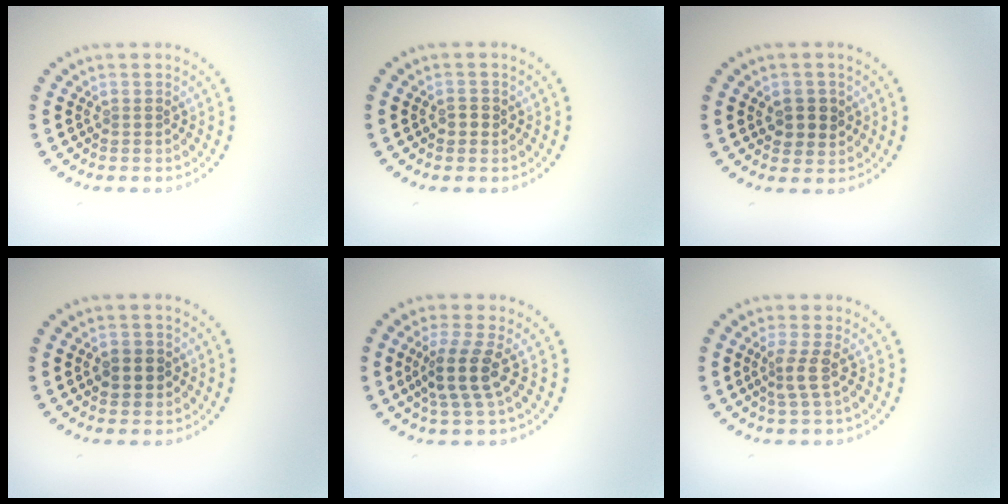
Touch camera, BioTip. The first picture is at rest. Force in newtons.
{"total": 0.9, "press": 0.9, "slide": 0.1}
{"total": 2.4, "press": 2.3, "slide": 0.6}
{"total": 2.3, "press": 2.3, "slide": 0.4}
{"total": 3.6, "press": 2.9, "slide": 2.2}
{"total": 2.2, "press": 1.7, "slide": 1.4}